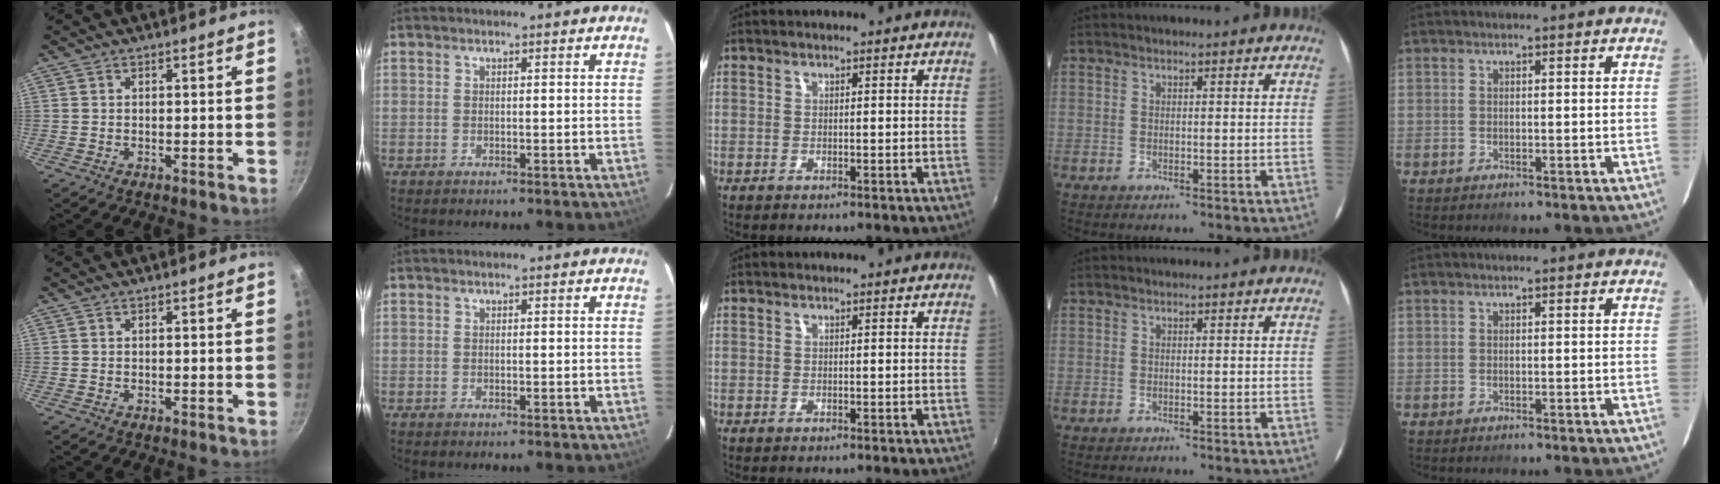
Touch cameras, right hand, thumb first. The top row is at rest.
{}